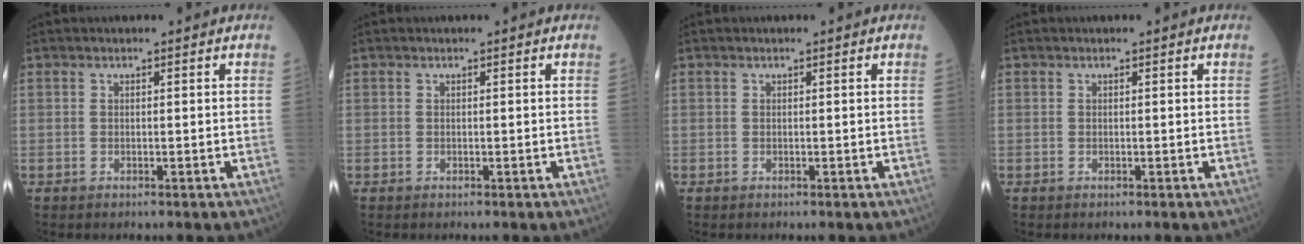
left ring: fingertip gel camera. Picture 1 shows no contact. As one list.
[{"total": 0.0}, {"total": 0.0}, {"total": 0.0}]